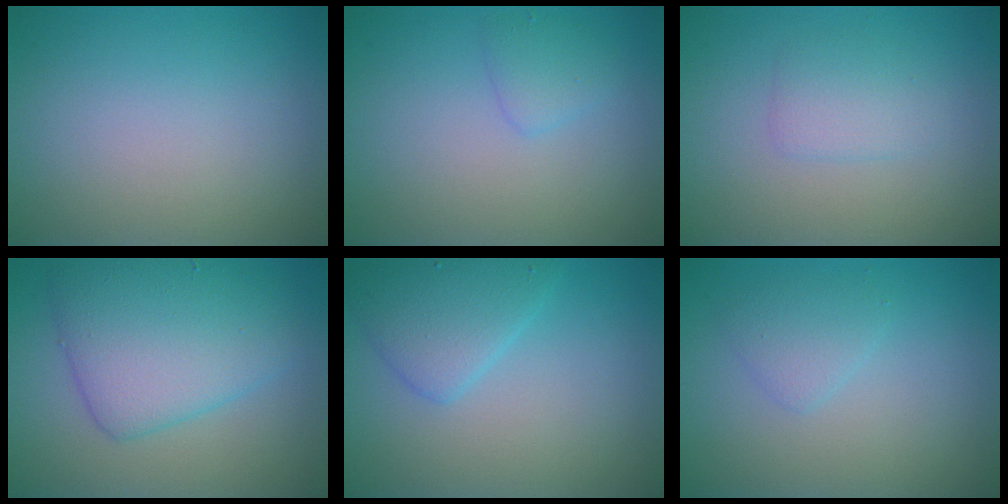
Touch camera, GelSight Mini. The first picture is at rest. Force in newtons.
{"total": 1.4, "press": 1.4, "slide": 0.1}
{"total": 1.9, "press": 1.9, "slide": 0.1}
{"total": 6.7, "press": 6.7, "slide": 0.1}
{"total": 3.3, "press": 3.3, "slide": 0.2}
{"total": 1.6, "press": 1.6, "slide": 0.1}